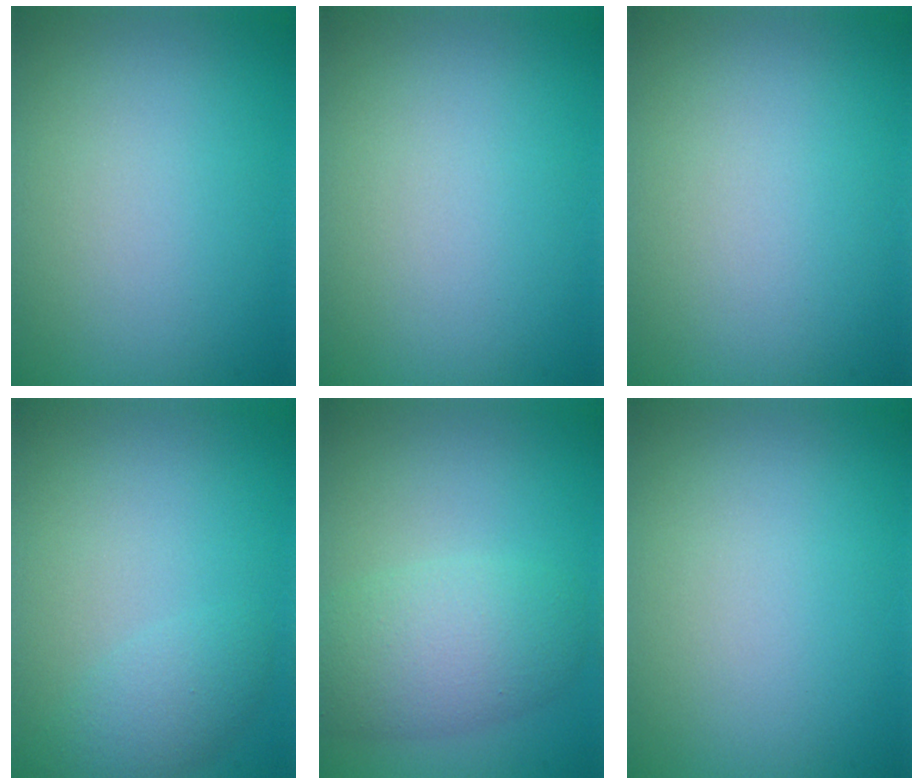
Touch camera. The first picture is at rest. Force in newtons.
{"total": 0.0}
{"total": 0.0}
{"total": 2.3, "press": 2.3, "slide": 0.1}
{"total": 5.1, "press": 5.1, "slide": 0.1}
{"total": 0.0}